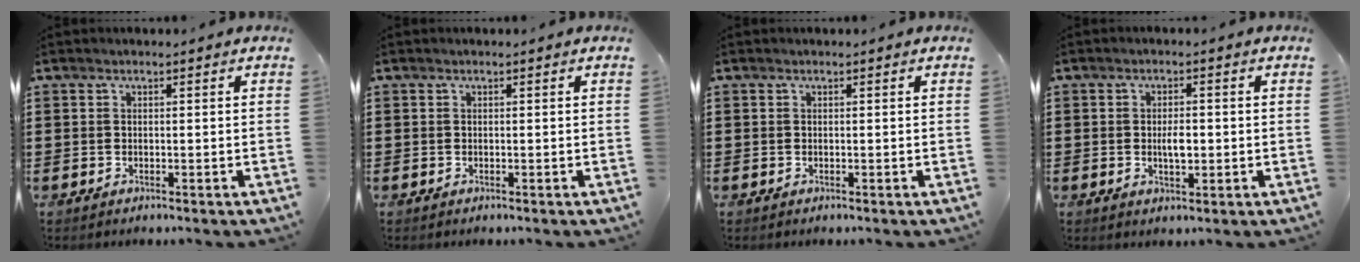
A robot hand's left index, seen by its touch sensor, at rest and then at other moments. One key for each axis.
{"total": 0.0}
{"total": 0.0}
{"total": 3.1, "fx": -0.2, "fy": 1.3, "fz": 2.8, "tx": -0.046, "ty": -0.001, "tz": -0.006}